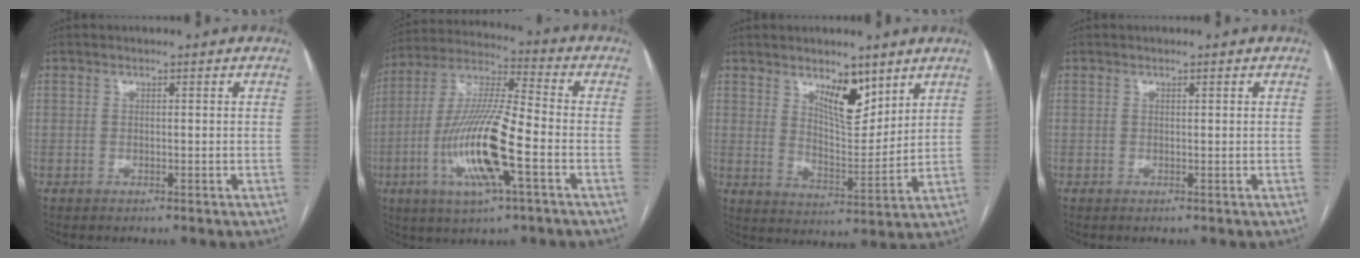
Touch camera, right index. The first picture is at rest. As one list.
[{"total": 16.3, "force": [-4.9, 2.1, 15.4], "torque": [-0.314, -0.008, -0.090]}, {"total": 8.0, "force": [5.1, 2.9, 5.4], "torque": [-0.089, -0.011, 0.091]}, {"total": 0.0}]